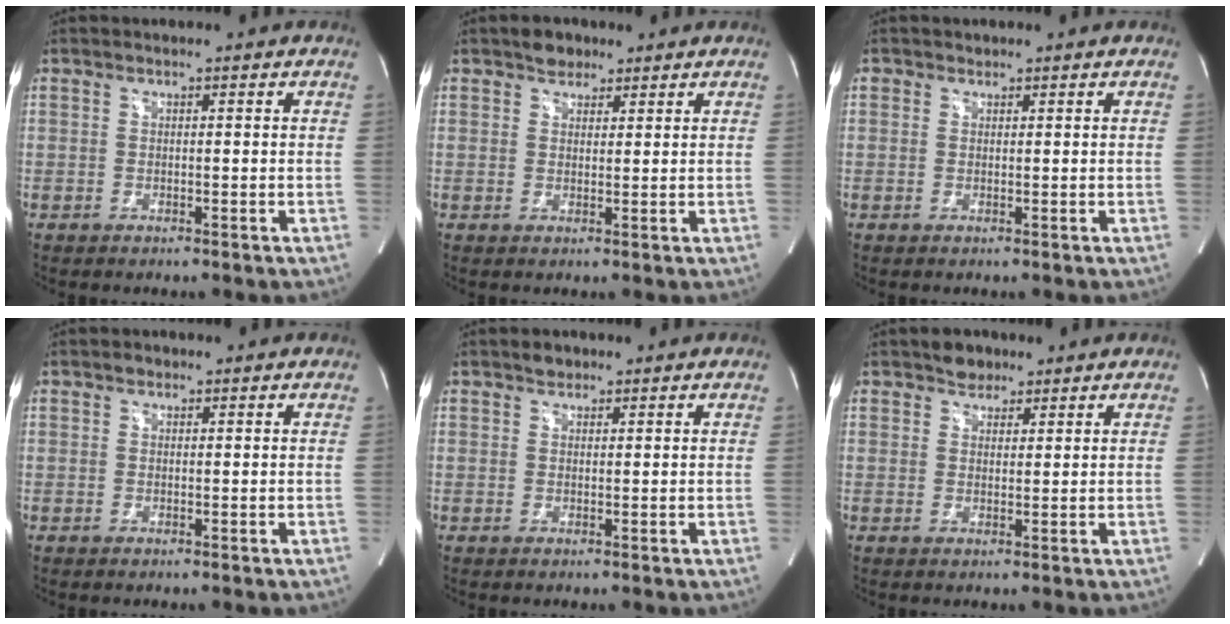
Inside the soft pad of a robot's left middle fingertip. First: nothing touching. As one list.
[{"total": 2.9, "force": [2.1, 1.9, 0.8], "torque": [-0.011, 0.008, 0.033]}, {"total": 0.9, "force": [0.5, 0.7, 0.0], "torque": [0.007, -0.001, 0.006]}, {"total": 0.9, "force": [0.6, 0.6, 0.2], "torque": [-0.002, 0.003, 0.007]}, {"total": 1.5, "force": [1.1, 0.9, 0.3], "torque": [-0.007, 0.005, 0.018]}, {"total": 3.0, "force": [2.2, 1.9, 0.6], "torque": [-0.008, 0.006, 0.035]}]